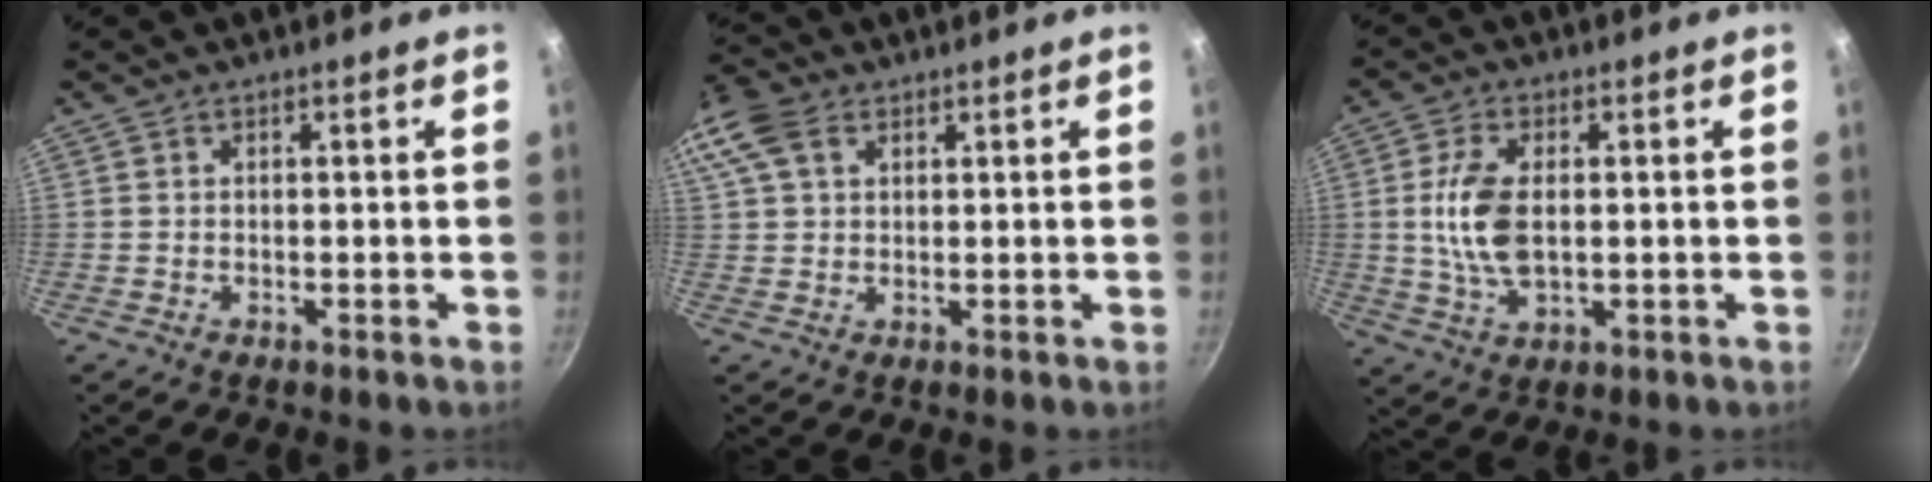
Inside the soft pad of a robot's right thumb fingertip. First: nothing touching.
{"total": 9.6, "force": [4.1, 6.4, 5.8], "torque": [-0.121, 0.019, 0.073]}
{"total": 9.6, "force": [0.7, 5.1, 8.1], "torque": [-0.163, -0.001, 0.015]}